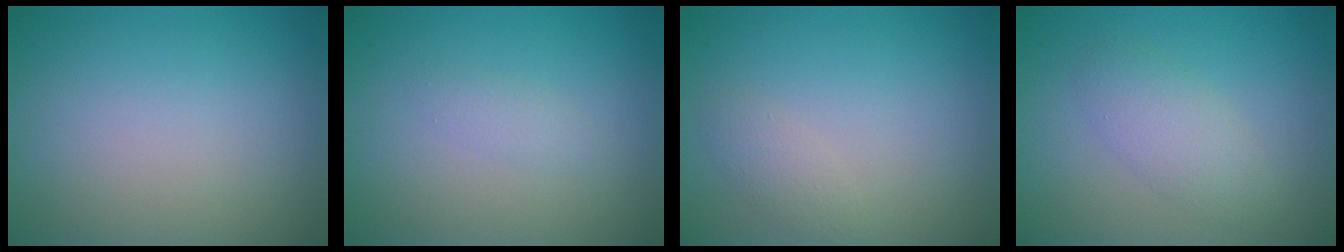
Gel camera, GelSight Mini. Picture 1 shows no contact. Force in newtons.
{"total": 1.0, "press": 1.0, "slide": 0.1}
{"total": 1.3, "press": 1.3, "slide": 0.1}
{"total": 2.8, "press": 2.8, "slide": 0.0}